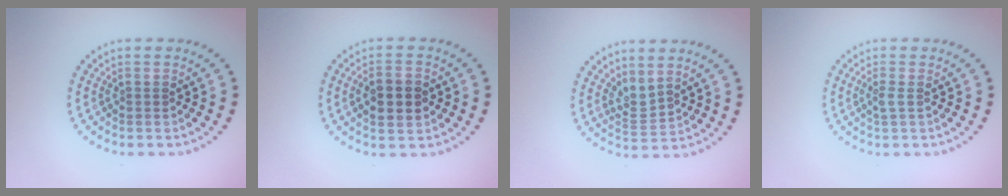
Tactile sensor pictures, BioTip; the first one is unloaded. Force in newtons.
{"total": 3.6, "press": 3.6, "slide": 0.2}
{"total": 2.0, "press": 1.3, "slide": 1.5}
{"total": 0.9, "press": 0.7, "slide": 0.5}